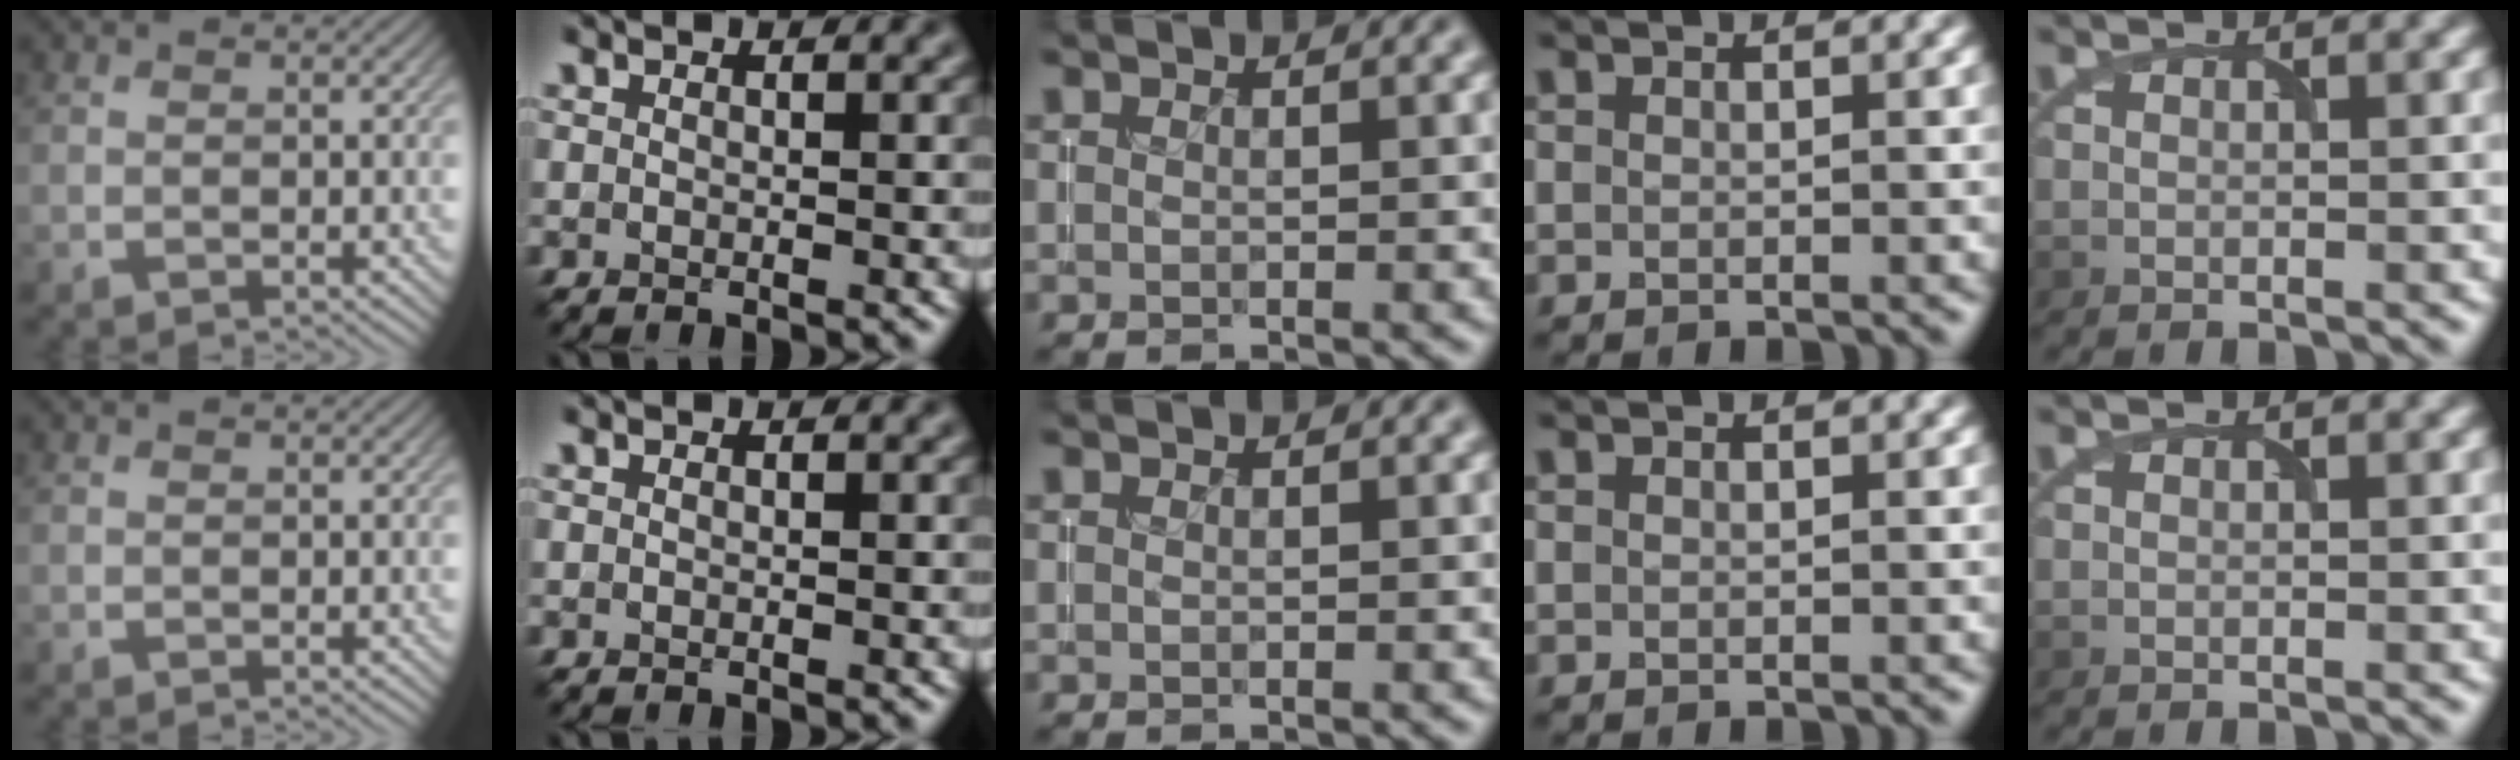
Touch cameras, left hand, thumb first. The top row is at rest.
{}